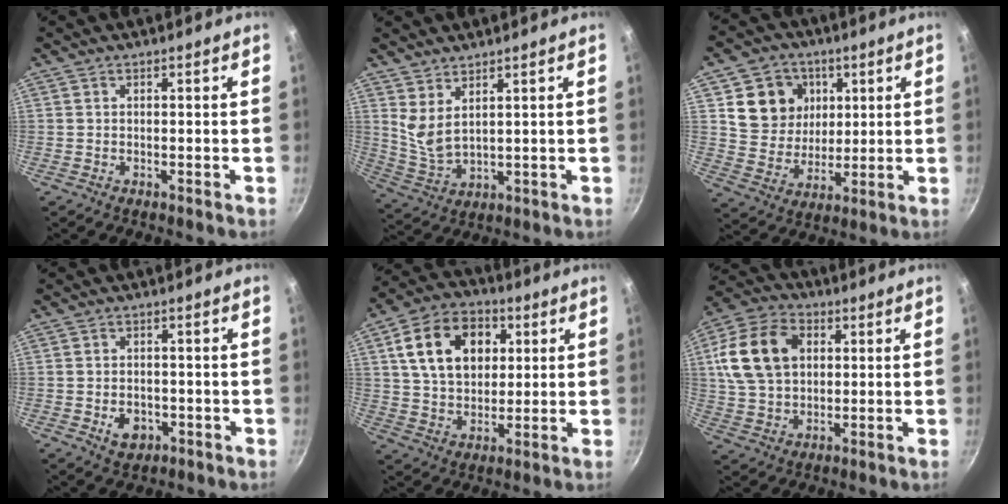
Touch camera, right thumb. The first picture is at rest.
{"total": 5.9, "force": [3.8, 2.3, 3.8], "torque": [-0.069, -0.043, 0.085]}
{"total": 12.6, "force": [3.9, 10.9, 4.8], "torque": [-0.050, -0.018, 0.071]}
{"total": 5.0, "force": [-1.6, 3.7, 3.0], "torque": [-0.034, 0.009, -0.016]}
{"total": 16.7, "force": [4.5, 11.9, 10.8], "torque": [-0.158, 0.007, 0.072]}
{"total": 16.3, "force": [3.7, 11.8, 10.6], "torque": [-0.178, 0.012, 0.061]}